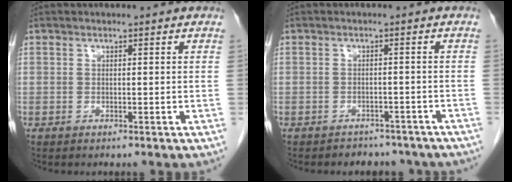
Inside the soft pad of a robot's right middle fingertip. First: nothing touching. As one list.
[{"total": 6.9, "force": [-6.1, 3.0, 1.1], "torque": [-0.011, 0.004, -0.061]}]